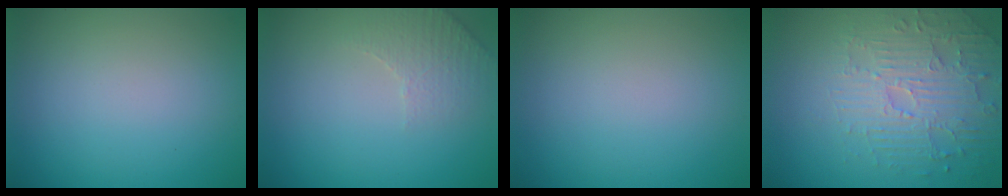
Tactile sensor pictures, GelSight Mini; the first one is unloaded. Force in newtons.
{"total": 2.3, "press": 2.3, "slide": 0.6}
{"total": 0.0}
{"total": 4.6, "press": 3.7, "slide": 2.6}